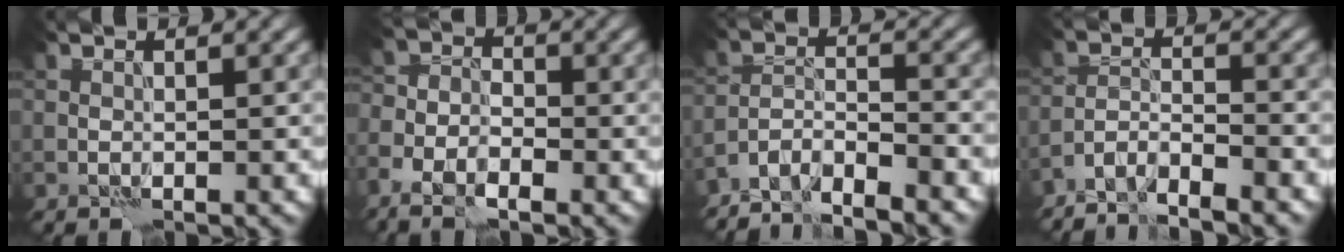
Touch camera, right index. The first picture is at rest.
{"total": 5.3, "force": [-3.5, 2.7, 2.9], "torque": [-0.034, -0.015, -0.066]}
{"total": 4.9, "force": [-4.5, 0.8, 1.7], "torque": [-0.024, -0.003, -0.087]}
{"total": 3.9, "force": [-3.6, 0.4, 1.3], "torque": [-0.023, 0.000, -0.072]}